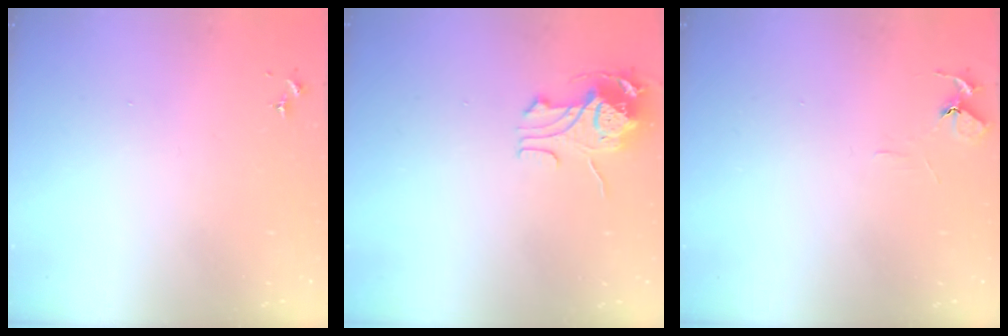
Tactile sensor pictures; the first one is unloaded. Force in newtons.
{"total": 10.6, "press": 10.6, "slide": 0.9}
{"total": 5.8, "press": 5.8, "slide": 0.6}